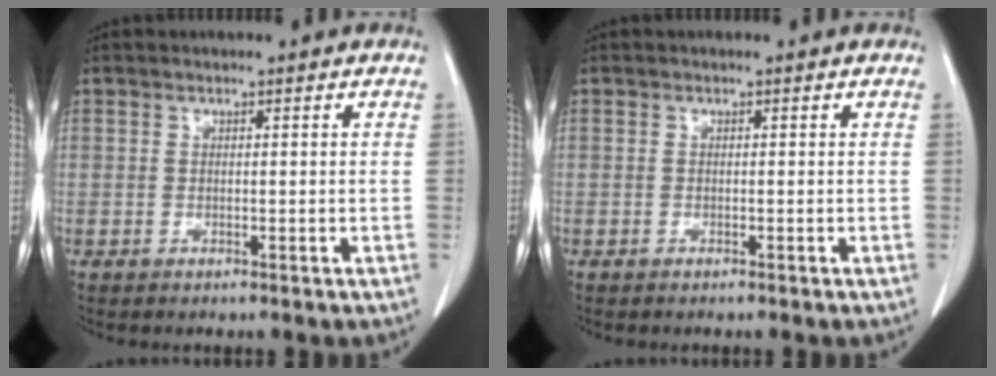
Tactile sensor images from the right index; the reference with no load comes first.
{"total": 0.0}